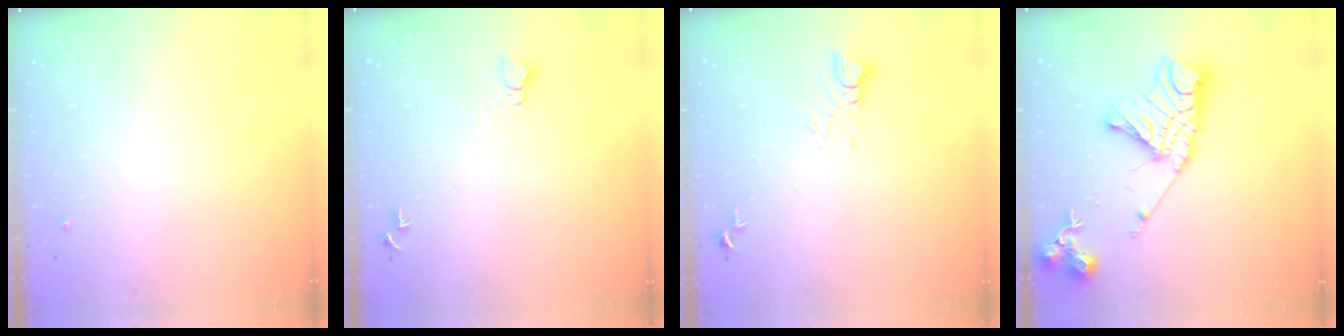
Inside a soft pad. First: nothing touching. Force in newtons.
{"total": 5.2, "press": 5.2, "slide": 0.6}
{"total": 3.5, "press": 3.5, "slide": 0.3}
{"total": 19.1, "press": 19.0, "slide": 1.8}